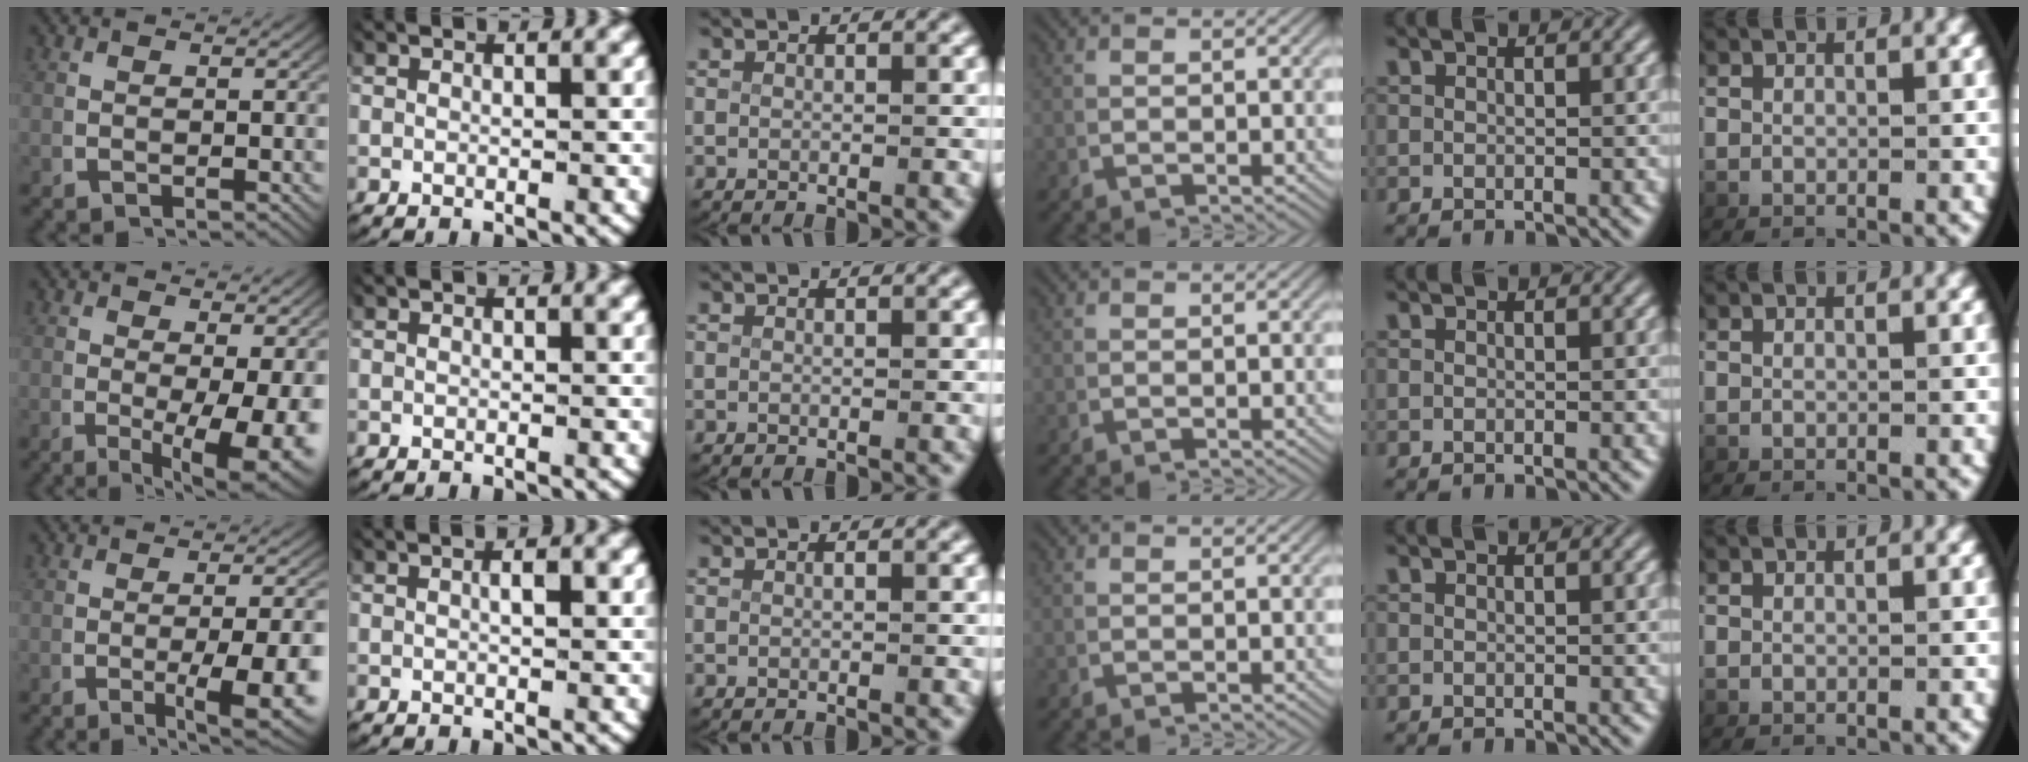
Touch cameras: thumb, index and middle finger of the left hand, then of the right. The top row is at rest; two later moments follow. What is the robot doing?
{"motion": "lift_and_place", "object": "map"}